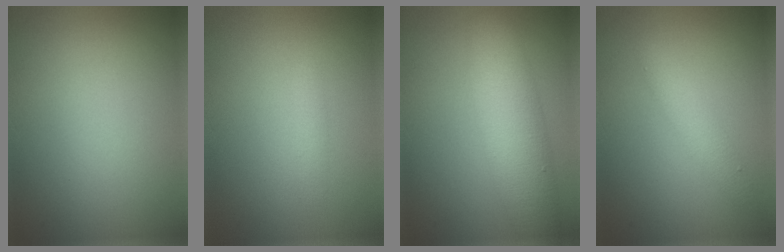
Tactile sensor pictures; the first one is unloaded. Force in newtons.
{"total": 1.0, "press": 1.0, "slide": 0.0}
{"total": 7.5, "press": 7.5, "slide": 0.4}
{"total": 2.0, "press": 2.0, "slide": 0.0}